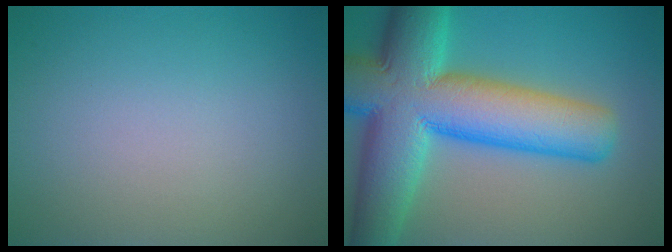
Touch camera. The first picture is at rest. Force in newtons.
{"total": 14.9, "press": 14.9, "slide": 0.6}